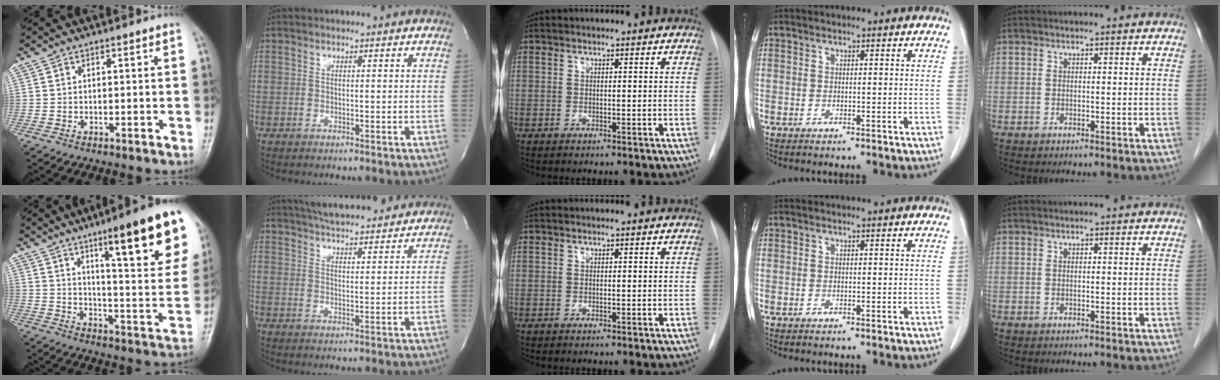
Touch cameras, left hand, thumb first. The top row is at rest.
{"thumb": {"total": 23.1, "force": [12.7, 4.3, 18.9], "torque": [-0.229, -0.047, 0.184]}, "index": {"total": 14.9, "force": [13.5, 3.0, 5.6], "torque": [-0.088, 0.026, 0.190]}}